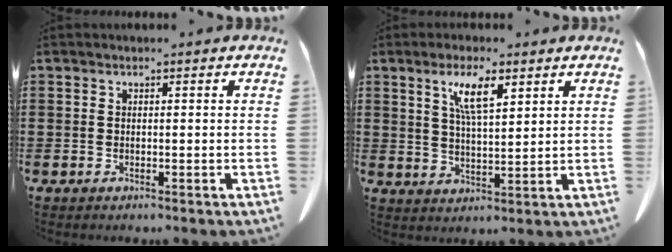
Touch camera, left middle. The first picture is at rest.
{"total": 6.7, "force": [3.6, 1.8, 5.3], "torque": [-0.114, 0.008, 0.062]}